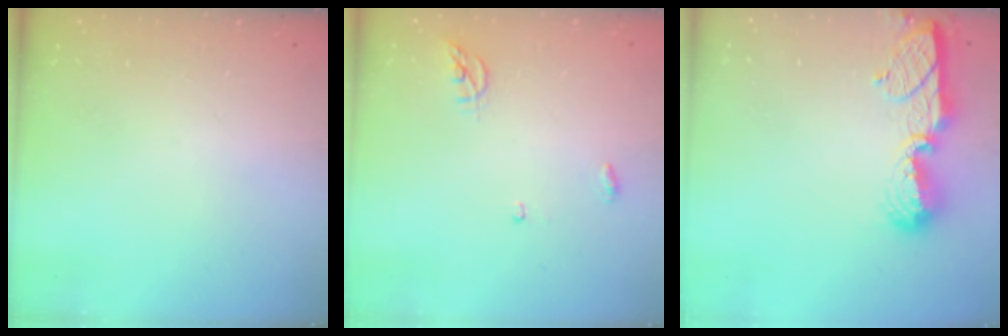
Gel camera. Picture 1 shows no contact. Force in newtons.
{"total": 4.0, "press": 3.9, "slide": 0.4}
{"total": 10.0, "press": 10.0, "slide": 0.9}